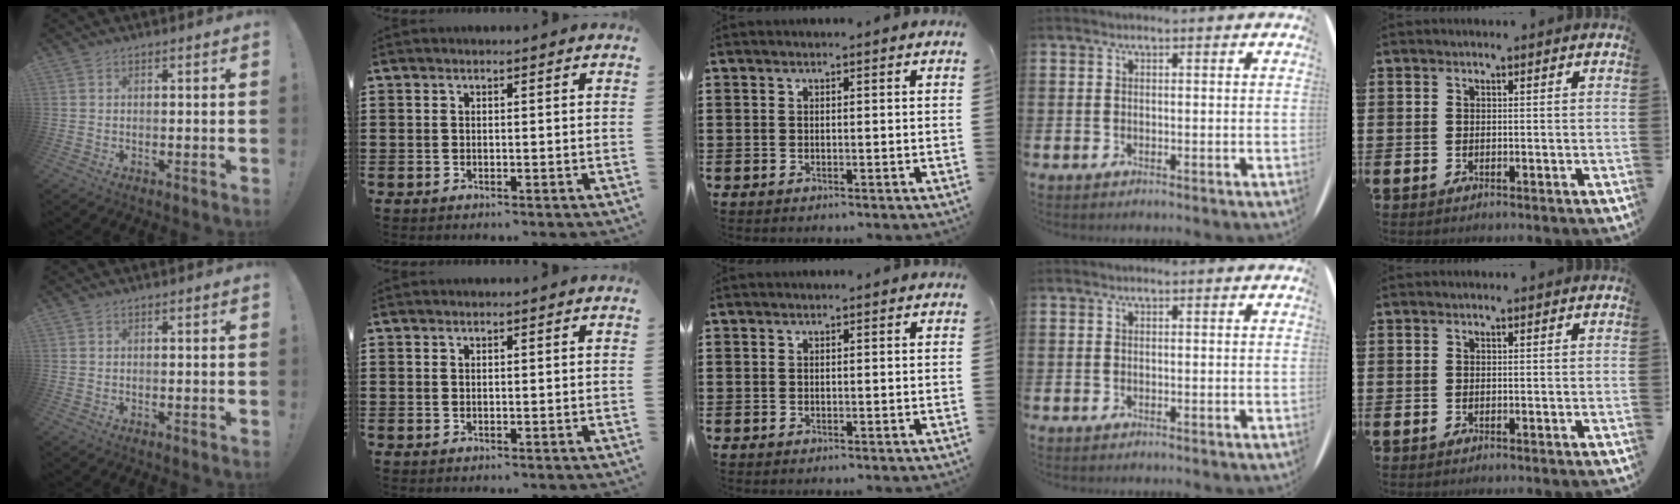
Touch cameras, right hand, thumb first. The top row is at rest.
{}